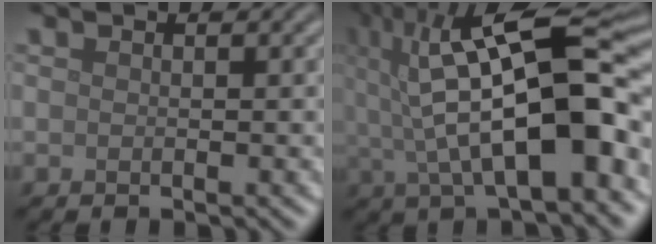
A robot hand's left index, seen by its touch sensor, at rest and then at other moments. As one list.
[{"total": 14.4, "force": [1.3, 5.3, 13.3], "torque": [-0.197, 0.019, 0.018]}]